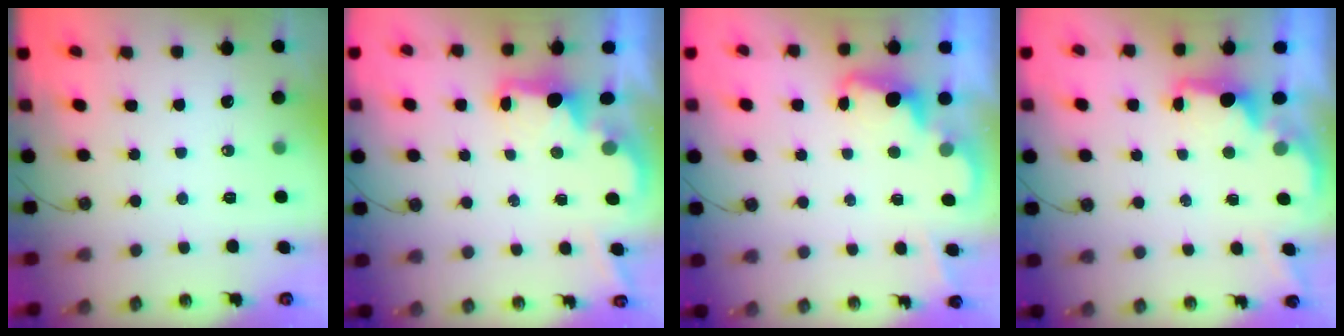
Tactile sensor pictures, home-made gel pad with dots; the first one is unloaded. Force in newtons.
{"total": 2.2, "press": 2.0, "slide": 0.8}
{"total": 2.4, "press": 2.3, "slide": 0.5}
{"total": 1.8, "press": 1.6, "slide": 0.8}